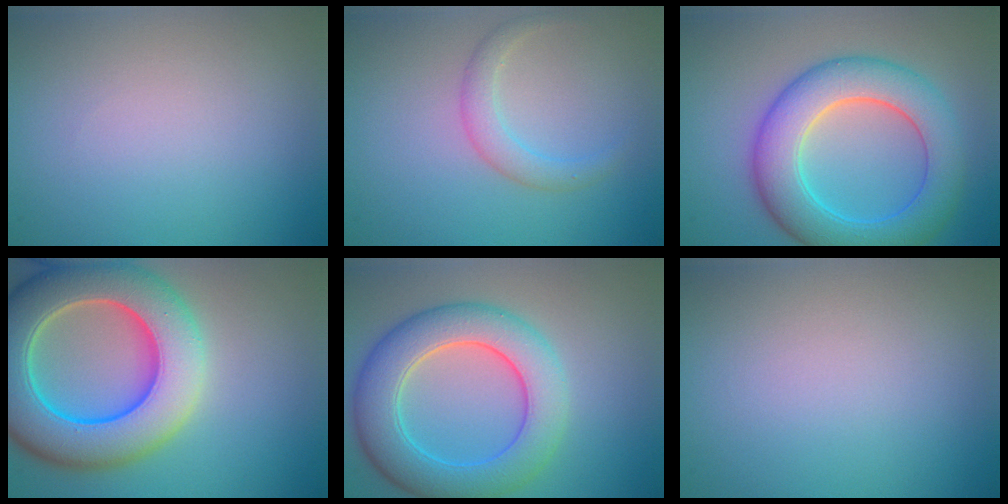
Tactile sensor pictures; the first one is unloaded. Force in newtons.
{"total": 2.0, "press": 2.0, "slide": 0.2}
{"total": 8.2, "press": 8.2, "slide": 0.4}
{"total": 12.1, "press": 12.1, "slide": 0.6}
{"total": 7.8, "press": 7.8, "slide": 0.4}
{"total": 0.0}